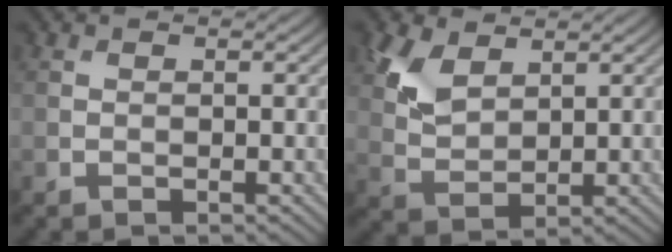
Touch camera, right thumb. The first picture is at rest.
{"total": 5.6, "force": [3.0, 3.2, 3.5], "torque": [-0.088, -0.001, 0.064]}